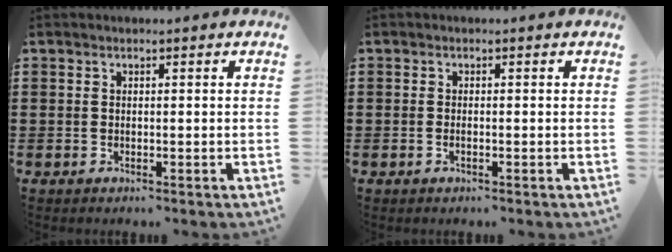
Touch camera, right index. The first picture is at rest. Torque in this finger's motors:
{"motor_torque": [-1.13, 1.01, -0.04, -0.01]}